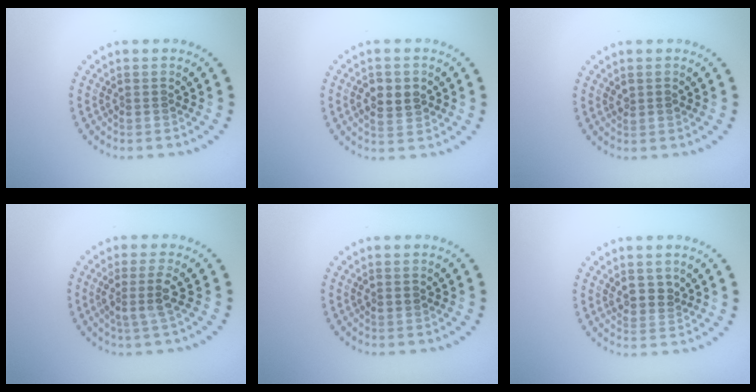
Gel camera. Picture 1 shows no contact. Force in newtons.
{"total": 2.9, "press": 2.9, "slide": 0.2}
{"total": 0.8, "press": 0.8, "slide": 0.1}
{"total": 2.5, "press": 1.9, "slide": 1.5}
{"total": 0.8, "press": 0.8, "slide": 0.1}
{"total": 2.3, "press": 2.1, "slide": 0.8}